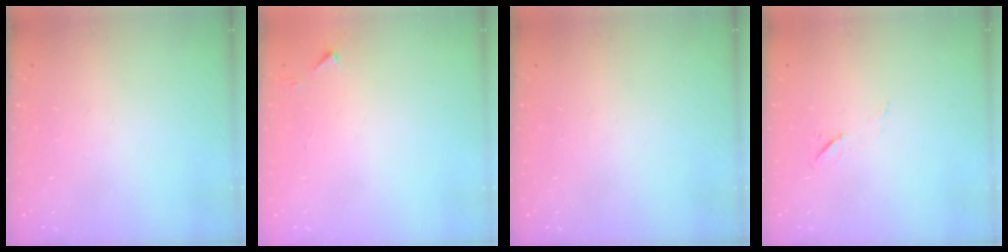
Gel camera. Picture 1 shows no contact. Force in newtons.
{"total": 2.8, "press": 2.8, "slide": 0.4}
{"total": 0.0}
{"total": 5.0, "press": 4.6, "slide": 1.9}